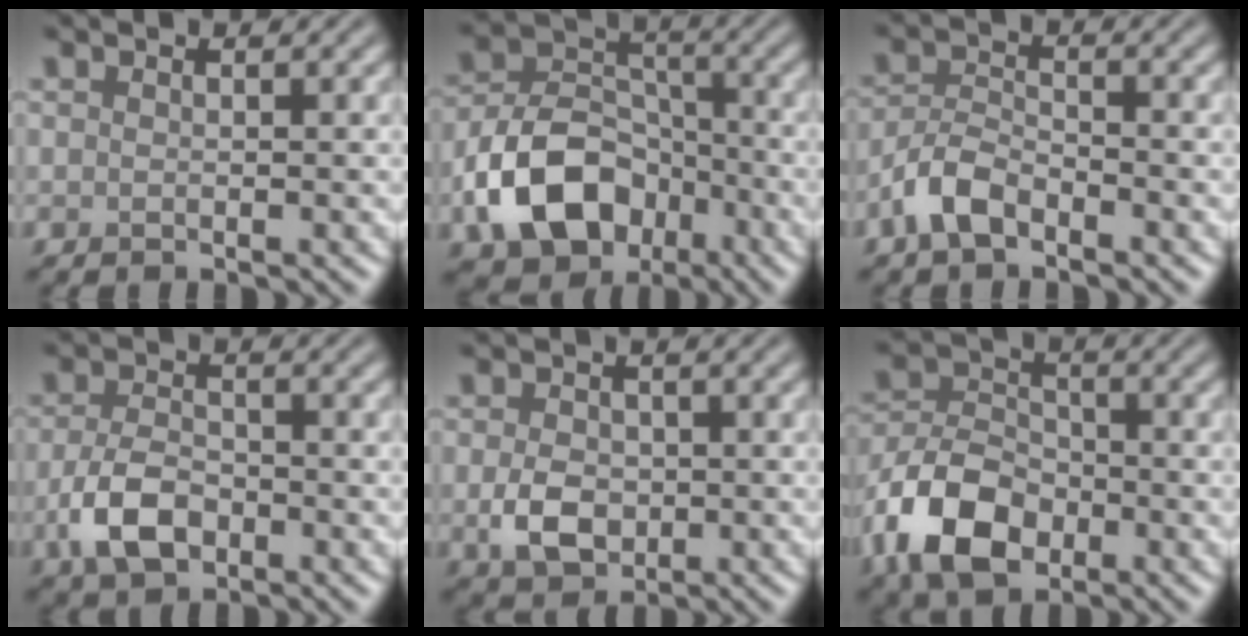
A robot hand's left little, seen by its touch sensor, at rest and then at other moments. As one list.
[{"total": 9.0, "force": [-3.8, 6.3, 5.2], "torque": [-0.094, -0.001, -0.077]}, {"total": 3.3, "force": [-2.2, 1.5, 2.0], "torque": [-0.042, 0.007, -0.053]}, {"total": 4.5, "force": [-1.8, 2.7, 3.1], "torque": [-0.068, -0.003, -0.039]}, {"total": 3.7, "force": [-0.6, 2.8, 2.4], "torque": [-0.048, -0.004, -0.014]}, {"total": 8.2, "force": [-3.9, 5.3, 4.9], "torque": [-0.103, -0.002, -0.085]}]